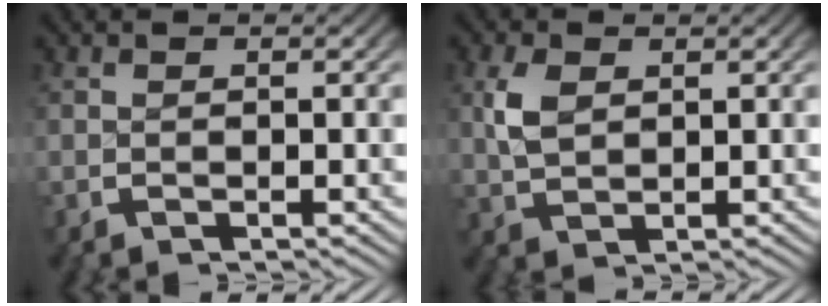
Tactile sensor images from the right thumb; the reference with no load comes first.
{"total": 2.8, "force": [1.0, 1.8, 1.9], "torque": [-0.042, -0.004, 0.028]}